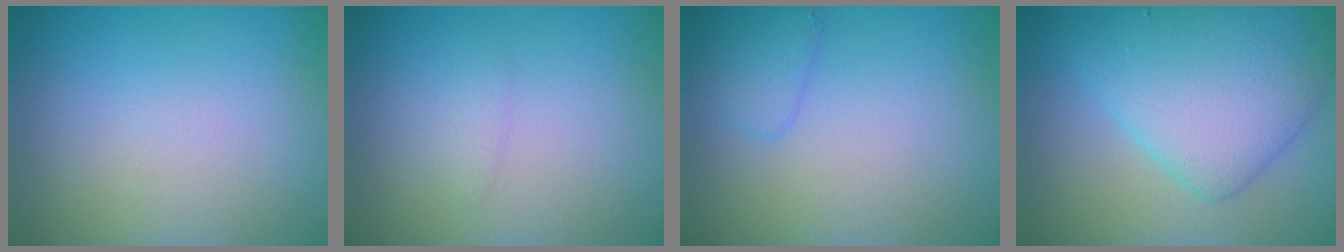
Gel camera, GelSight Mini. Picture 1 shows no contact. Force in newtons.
{"total": 1.0, "press": 1.0, "slide": 0.1}
{"total": 1.6, "press": 1.6, "slide": 0.1}
{"total": 7.5, "press": 7.5, "slide": 0.2}